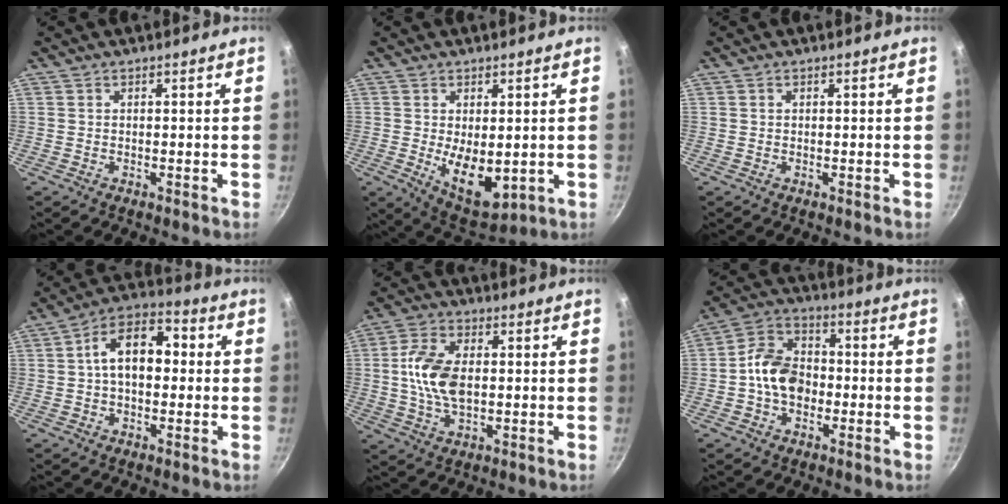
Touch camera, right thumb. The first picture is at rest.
{"total": 9.5, "force": [-0.9, 5.0, 8.1], "torque": [-0.106, -0.019, 0.005]}
{"total": 0.0}
{"total": 11.8, "force": [0.9, 7.3, 9.3], "torque": [-0.137, 0.034, 0.003]}
{"total": 11.0, "force": [0.5, 6.1, 9.1], "torque": [-0.184, 0.004, 0.011]}
{"total": 10.8, "force": [-1.5, 7.8, 7.2], "torque": [-0.115, 0.032, -0.040]}